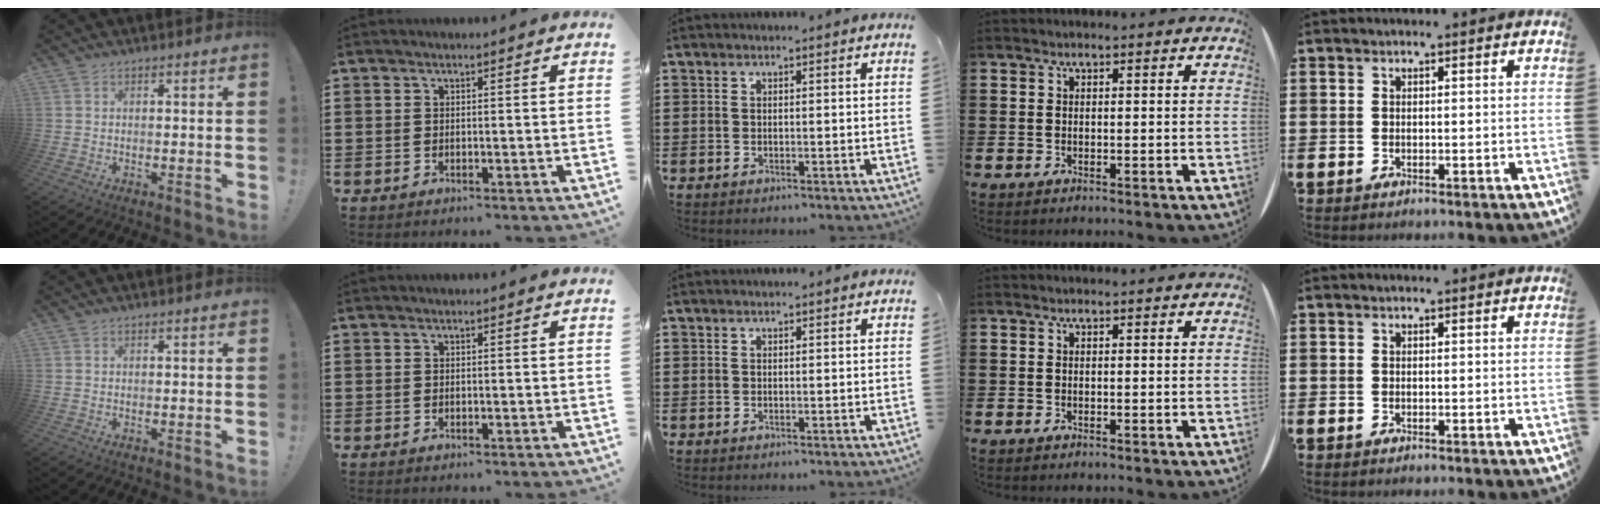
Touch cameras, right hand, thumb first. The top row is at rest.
{}